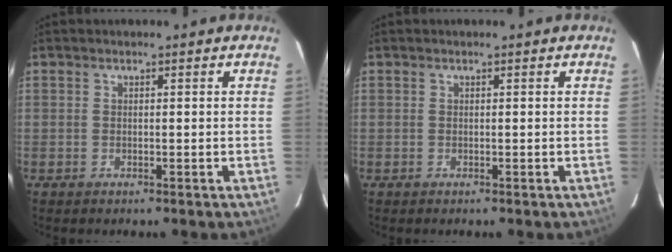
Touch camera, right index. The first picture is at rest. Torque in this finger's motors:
{"motor_torque": [-0.05, 0.12, -0.02, 0.00]}